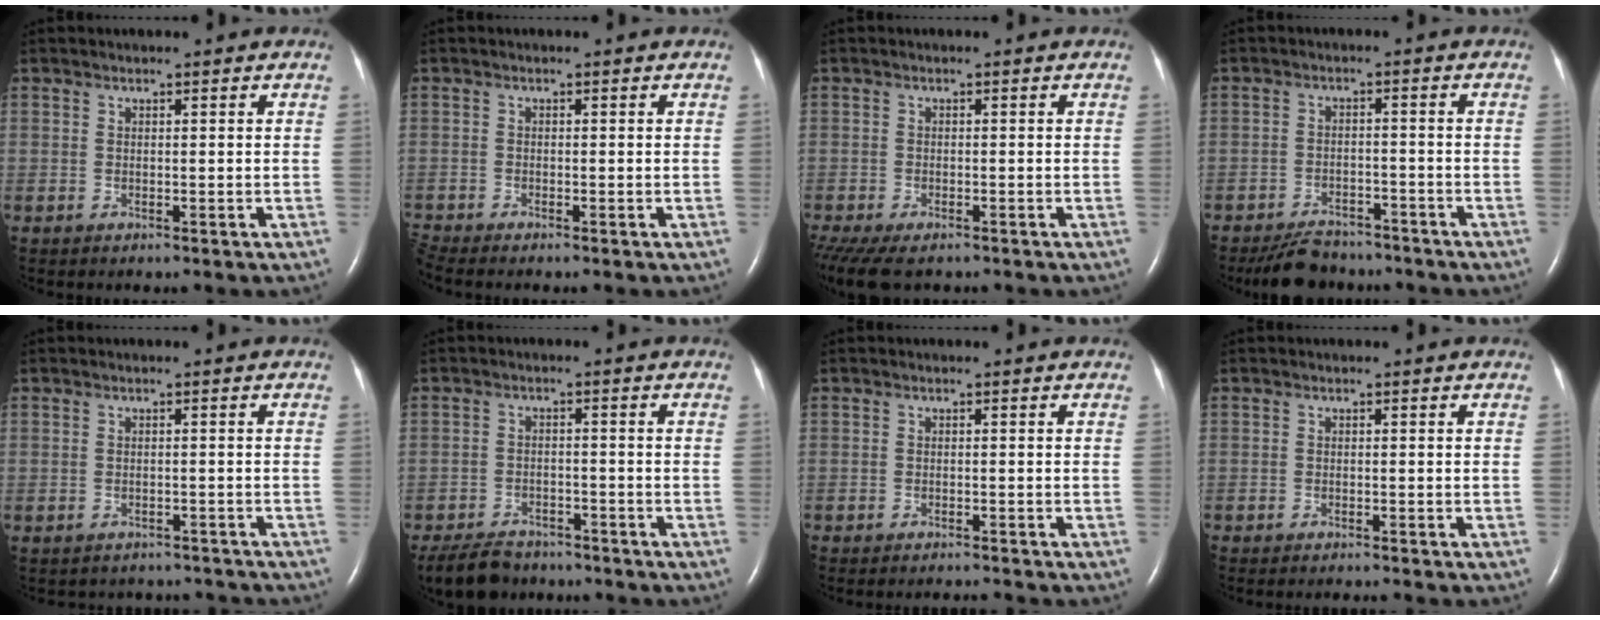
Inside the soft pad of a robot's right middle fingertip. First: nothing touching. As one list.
[{"total": 1.3, "force": [-1.2, -0.4, 0.1], "torque": [-0.009, -0.005, -0.026]}, {"total": 9.0, "force": [-6.8, 3.5, 4.9], "torque": [-0.107, -0.013, -0.102]}, {"total": 7.3, "force": [-6.5, 2.6, 2.0], "torque": [-0.037, -0.010, -0.104]}, {"total": 7.6, "force": [-7.2, 2.4, 0.7], "torque": [-0.013, 0.008, -0.076]}, {"total": 7.6, "force": [-6.6, 3.0, 2.3], "torque": [-0.044, -0.013, -0.107]}, {"total": 4.4, "force": [-4.2, -0.2, 1.0], "torque": [-0.010, -0.011, -0.060]}, {"total": 4.9, "force": [-4.5, 0.1, 1.9], "torque": [-0.020, -0.010, -0.064]}]